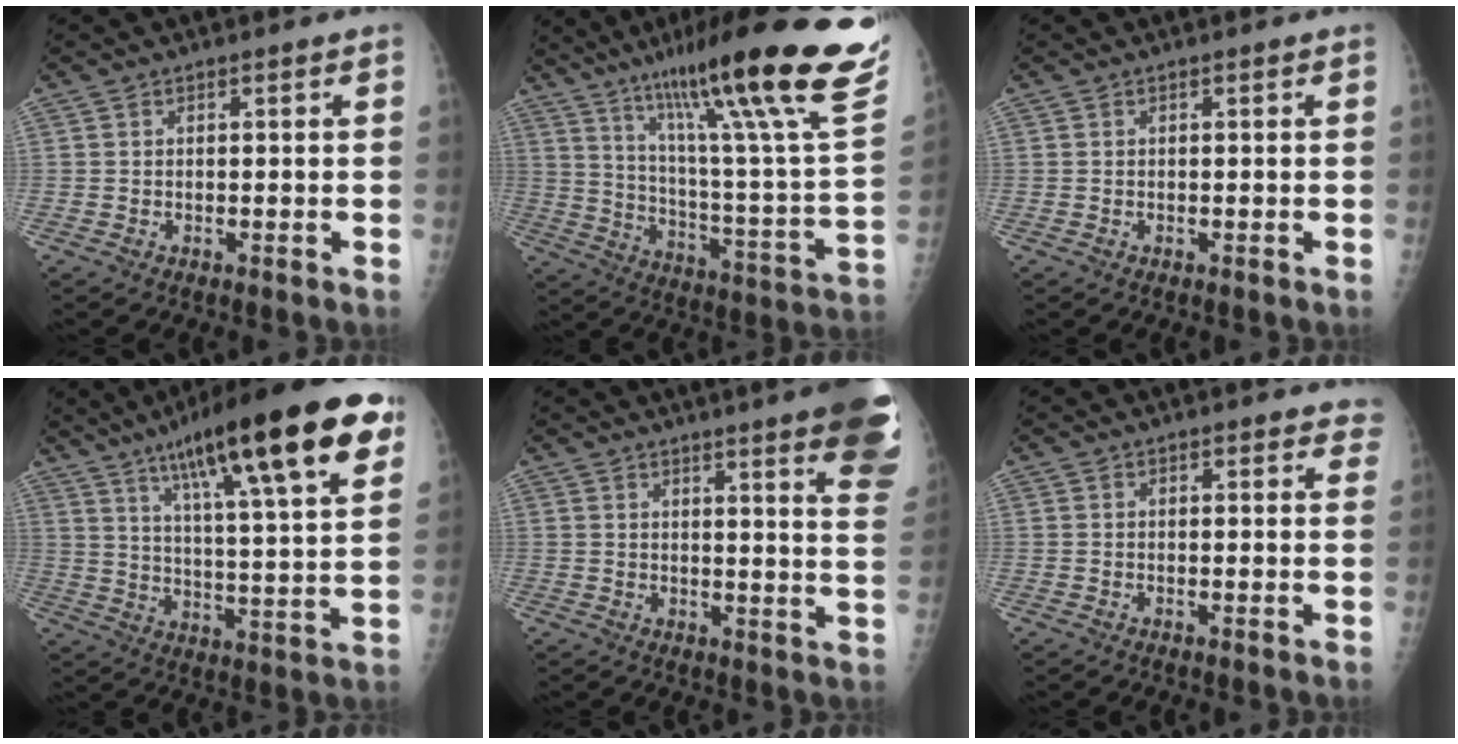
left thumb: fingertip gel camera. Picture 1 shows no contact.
{"total": 33.4, "force": [20.5, 3.8, 26.1], "torque": [-0.344, -0.061, 0.314]}
{"total": 0.0}
{"total": 26.5, "force": [14.5, 5.0, 21.6], "torque": [-0.321, -0.022, 0.223]}
{"total": 17.7, "force": [12.1, 2.0, 12.8], "torque": [-0.138, -0.060, 0.130]}
{"total": 3.3, "force": [2.7, 1.5, 1.2], "torque": [0.023, -0.006, 0.020]}